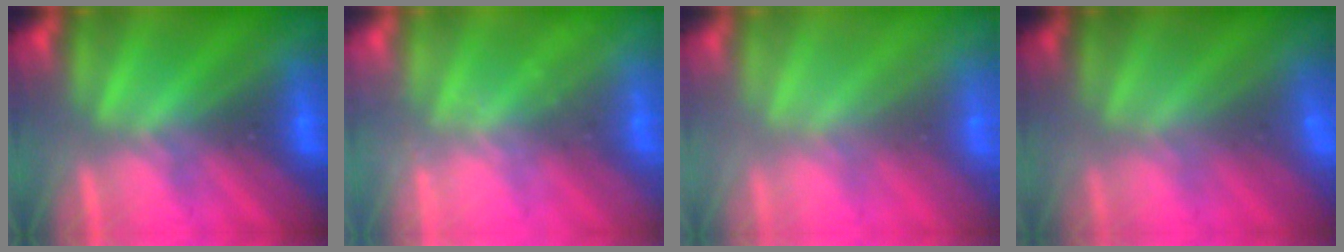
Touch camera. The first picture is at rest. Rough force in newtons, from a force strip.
{"total": 2.1}
{"total": 9.4}
{"total": 2.9}